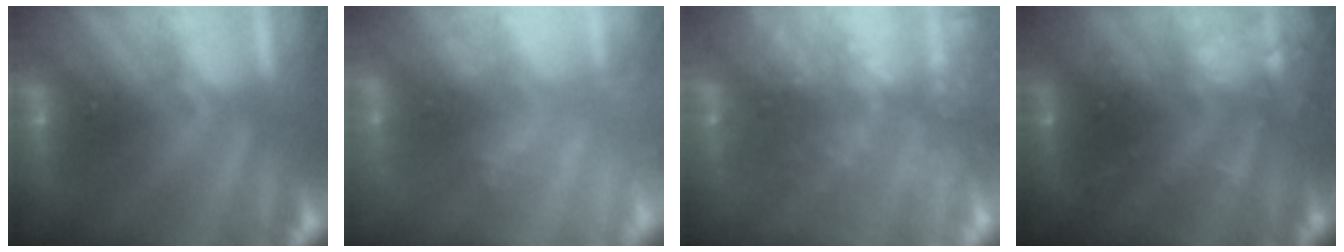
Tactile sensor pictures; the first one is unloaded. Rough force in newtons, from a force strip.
{"total": 1.7}
{"total": 6.9}
{"total": 2.9}